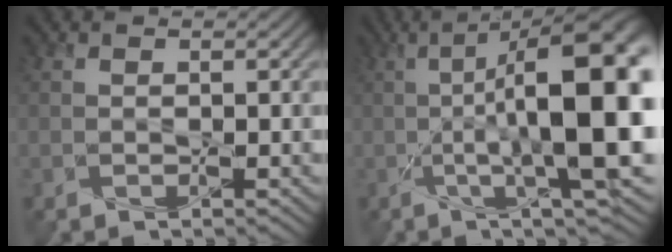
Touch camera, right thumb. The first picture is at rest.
{"total": 14.6, "force": [0.0, 3.6, 14.1], "torque": [-0.202, 0.016, -0.005]}